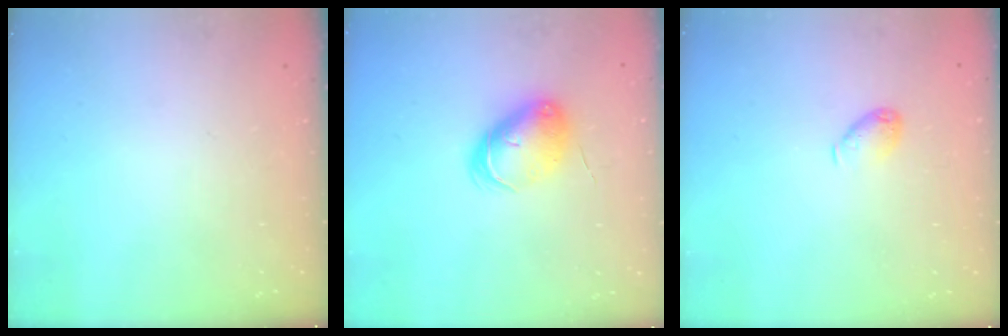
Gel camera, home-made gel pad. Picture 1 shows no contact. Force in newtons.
{"total": 7.6, "press": 7.5, "slide": 0.8}
{"total": 5.2, "press": 5.2, "slide": 0.3}